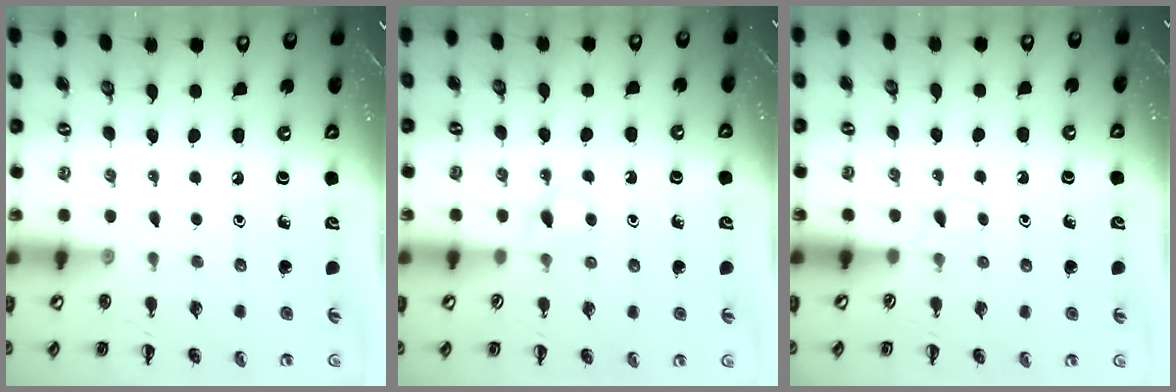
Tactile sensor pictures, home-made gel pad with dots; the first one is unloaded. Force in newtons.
{"total": 3.6, "press": 3.3, "slide": 1.3}
{"total": 2.3, "press": 2.2, "slide": 0.8}